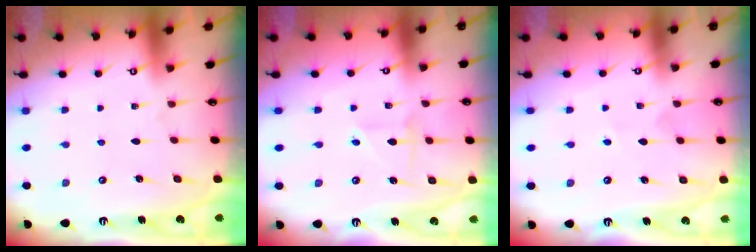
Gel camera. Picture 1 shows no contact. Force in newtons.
{"total": 3.1, "press": 3.0, "slide": 0.9}
{"total": 1.8, "press": 1.8, "slide": 0.4}